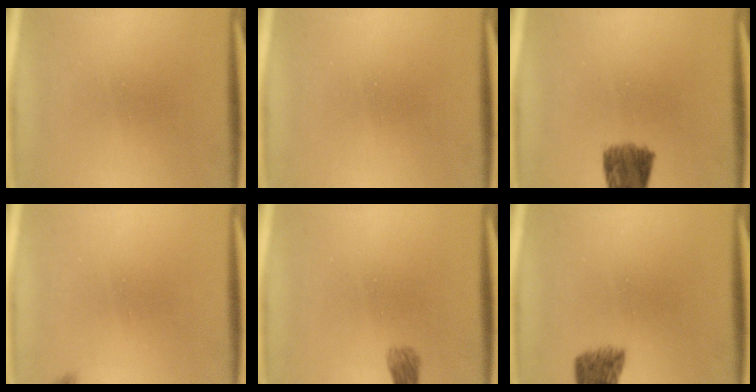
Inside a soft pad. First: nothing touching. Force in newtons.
{"total": 0.0}
{"total": 7.4}
{"total": 0.9}
{"total": 2.3}
{"total": 5.2}